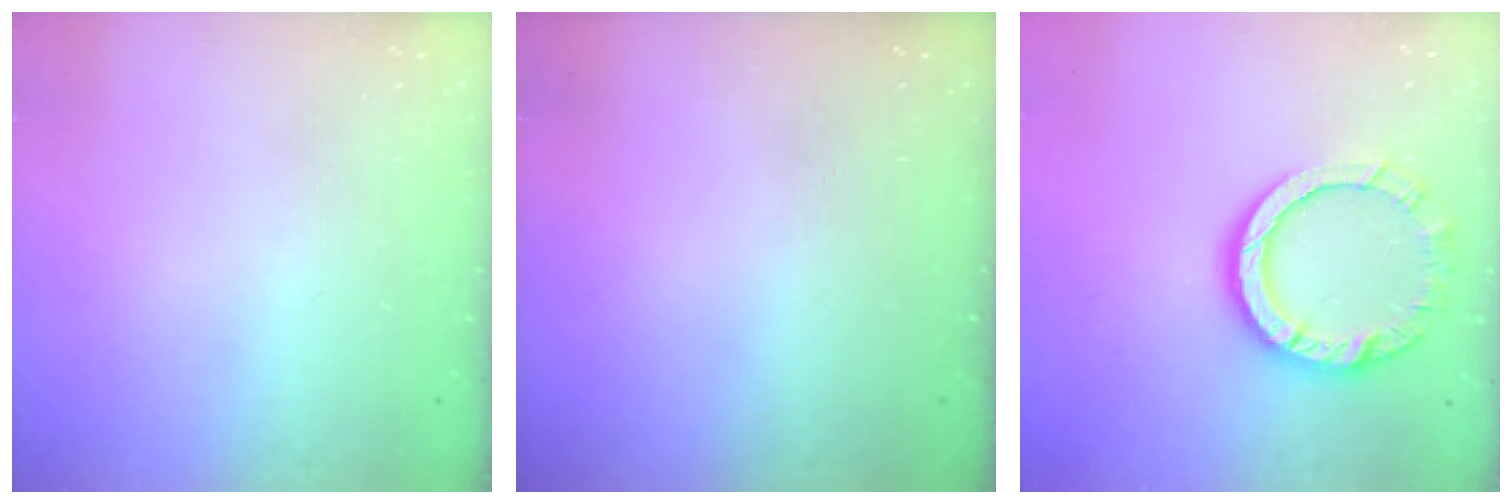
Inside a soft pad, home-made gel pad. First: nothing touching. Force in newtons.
{"total": 0.0}
{"total": 11.5, "press": 11.5, "slide": 1.0}